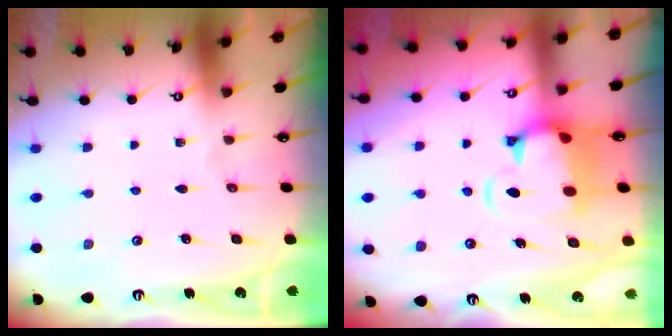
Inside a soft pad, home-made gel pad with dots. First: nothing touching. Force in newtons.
{"total": 3.6, "press": 3.3, "slide": 1.6}